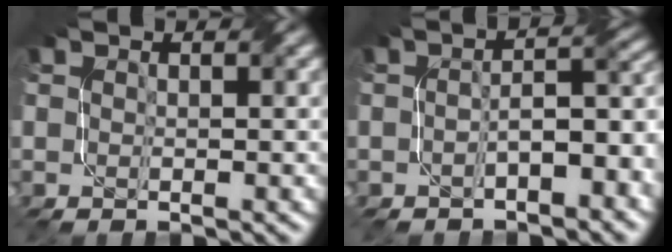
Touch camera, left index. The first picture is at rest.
{"total": 4.4, "force": [-1.8, 1.5, 3.7], "torque": [-0.056, 0.013, -0.033]}